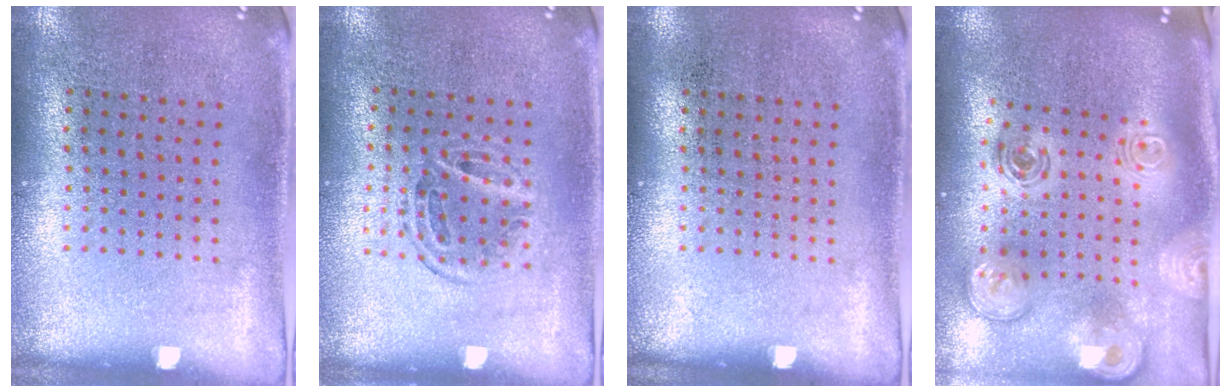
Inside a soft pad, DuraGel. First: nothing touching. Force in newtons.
{"total": 1.0, "press": 0.9, "slide": 0.4}
{"total": 0.0}
{"total": 3.1, "press": 2.1, "slide": 2.3}